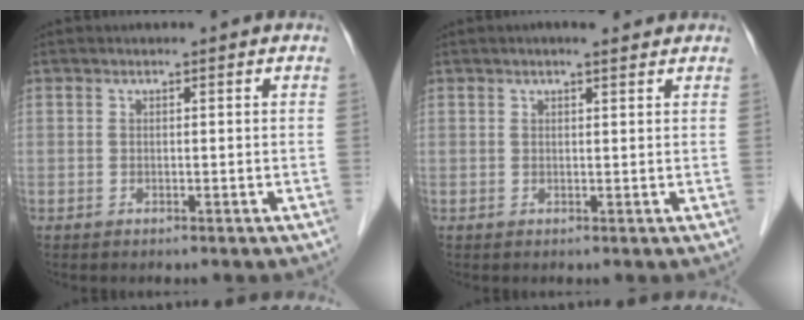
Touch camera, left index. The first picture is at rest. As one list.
[{"total": 2.6, "force": [2.0, 0.6, 1.6], "torque": [-0.025, 0.014, 0.028]}]